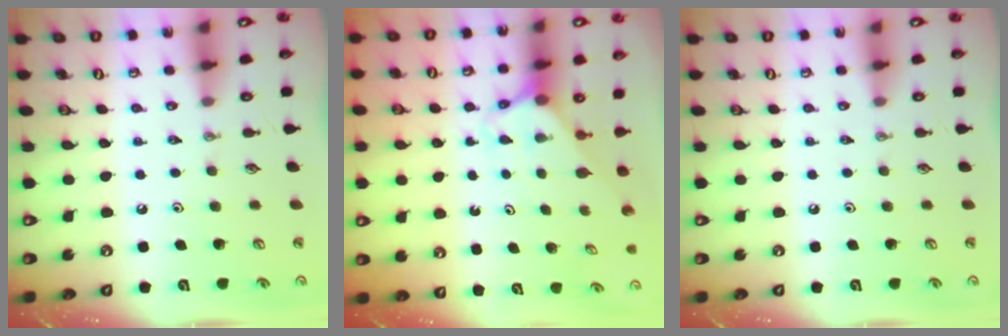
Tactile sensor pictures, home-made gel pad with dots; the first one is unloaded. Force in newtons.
{"total": 2.7, "press": 2.7, "slide": 0.2}
{"total": 0.0}